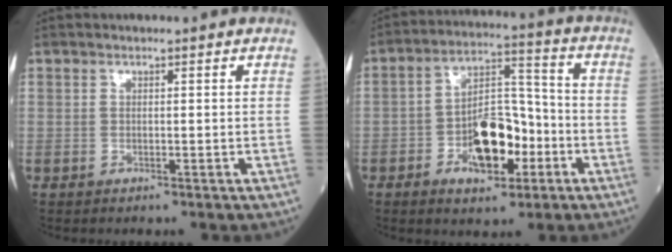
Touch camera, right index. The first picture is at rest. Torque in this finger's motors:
{"motor_torque": [1.19, -0.47, 0.68, 0.16]}